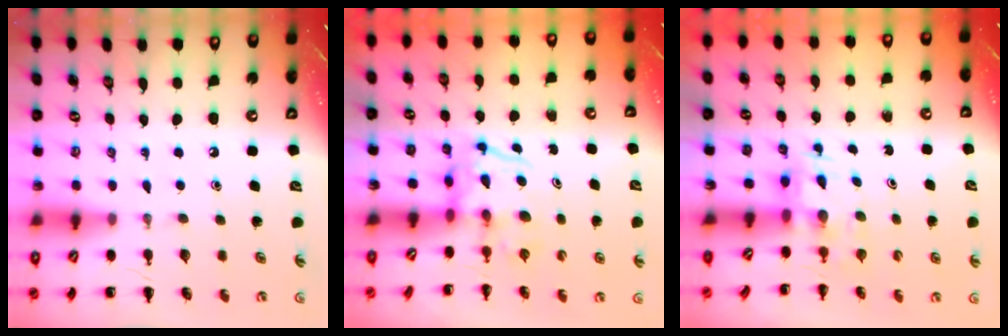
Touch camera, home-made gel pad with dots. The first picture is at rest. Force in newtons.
{"total": 3.7, "press": 3.7, "slide": 0.6}
{"total": 2.8, "press": 2.5, "slide": 1.3}